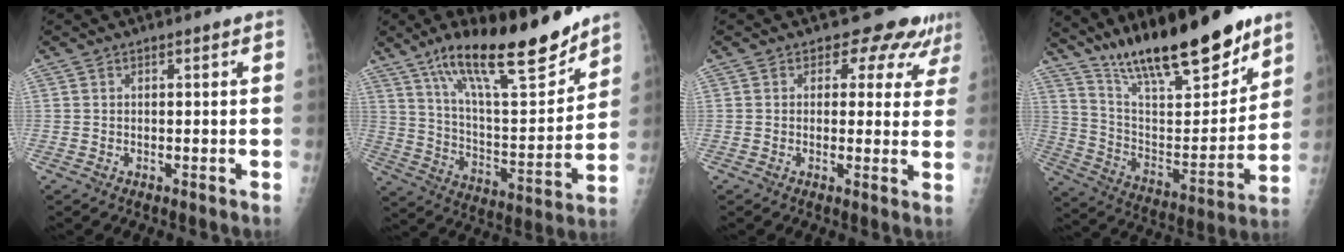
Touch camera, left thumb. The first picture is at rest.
{"total": 21.3, "force": [15.1, 4.4, 14.4], "torque": [-0.217, -0.077, 0.261]}
{"total": 7.6, "force": [6.2, 4.2, 1.6], "torque": [0.025, -0.029, 0.054]}
{"total": 24.6, "force": [18.4, 6.3, 15.2], "torque": [-0.213, -0.088, 0.314]}